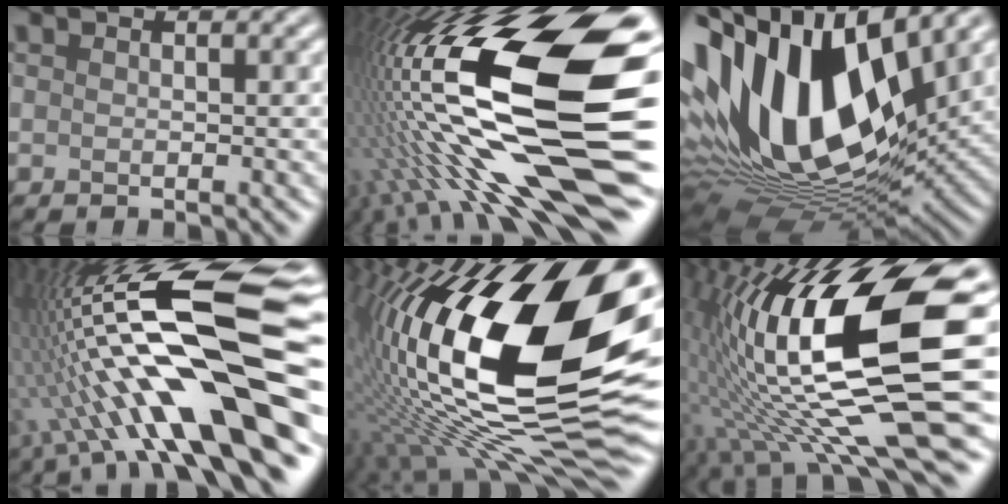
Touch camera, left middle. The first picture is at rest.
{"total": 20.4, "force": [-2.7, 5.9, 19.3], "torque": [-0.353, 0.000, -0.055]}
{"total": 17.5, "force": [3.2, 9.2, 14.5], "torque": [-0.294, 0.020, 0.053]}
{"total": 19.0, "force": [-1.8, 4.6, 18.4], "torque": [-0.310, 0.023, -0.038]}
{"total": 21.5, "force": [2.7, 9.2, 19.2], "torque": [-0.360, 0.014, 0.040]}
{"total": 17.6, "force": [1.1, 5.3, 16.7], "torque": [-0.307, 0.003, 0.032]}